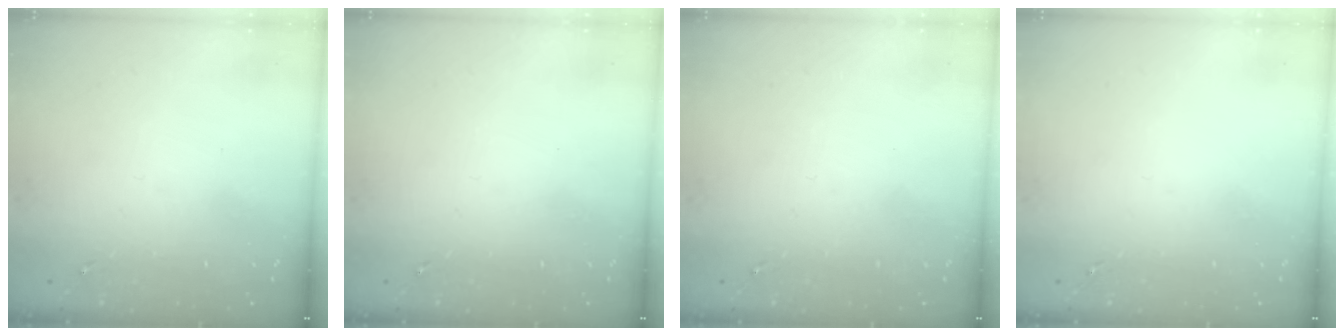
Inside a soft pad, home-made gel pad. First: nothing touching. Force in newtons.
{"total": 0.0}
{"total": 0.0}
{"total": 0.0}